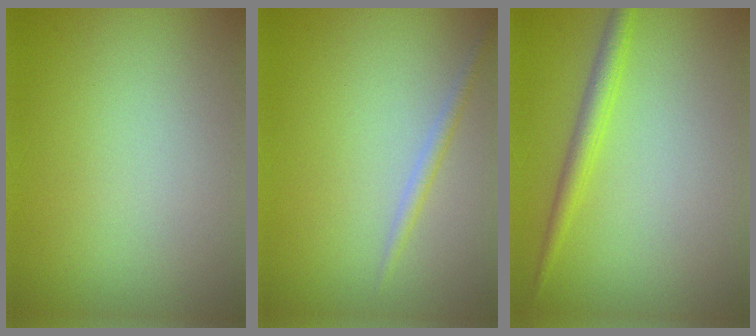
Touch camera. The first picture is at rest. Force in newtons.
{"total": 1.1, "press": 1.1, "slide": 0.0}
{"total": 2.1, "press": 2.1, "slide": 0.1}